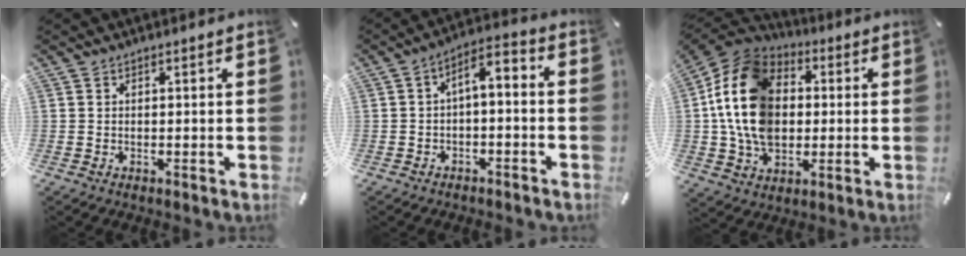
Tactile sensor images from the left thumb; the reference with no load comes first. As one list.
[{"total": 4.6, "force": [-2.3, 2.1, 3.4], "torque": [-0.060, 0.008, -0.044]}, {"total": 17.7, "force": [0.4, 13.7, 11.2], "torque": [-0.258, 0.006, 0.005]}]